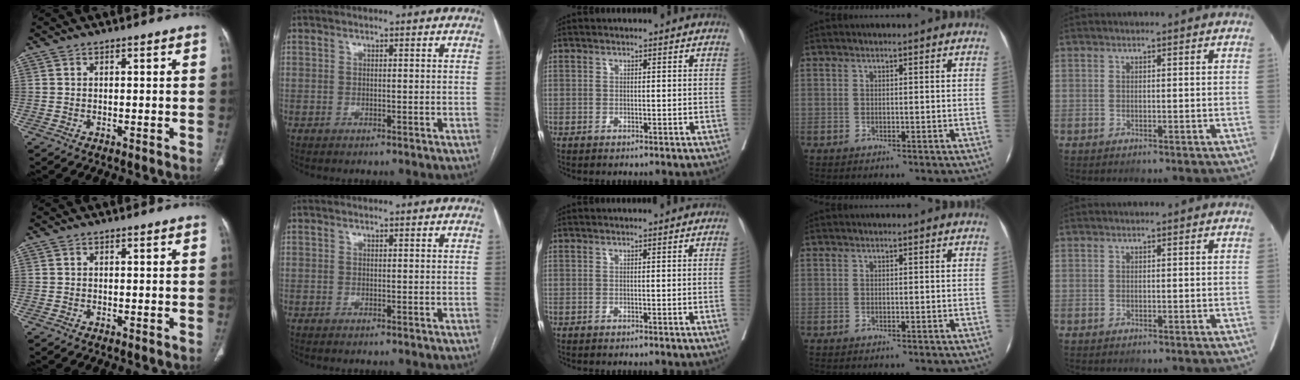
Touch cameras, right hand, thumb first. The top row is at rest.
{"middle": {"total": 1.1, "force": [-0.2, -0.4, 1.0], "torque": [-0.010, 0.001, -0.003]}}